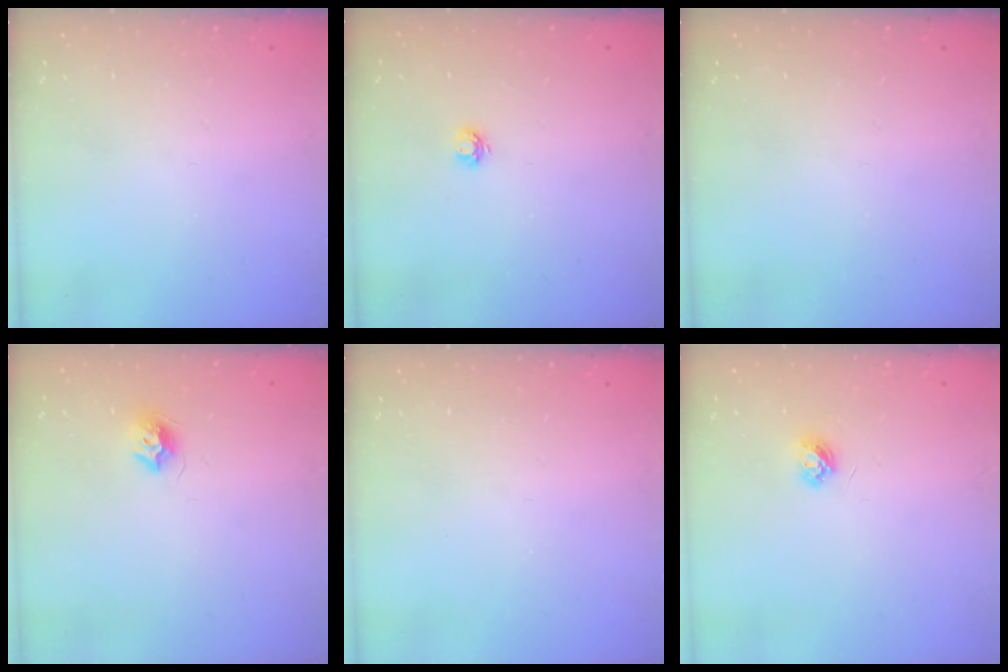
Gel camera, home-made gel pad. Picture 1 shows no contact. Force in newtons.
{"total": 3.9, "press": 3.9, "slide": 0.5}
{"total": 0.0}
{"total": 7.4, "press": 7.4, "slide": 0.0}
{"total": 0.0}
{"total": 3.6, "press": 3.5, "slide": 0.4}